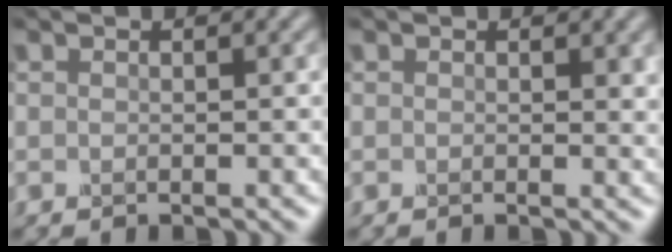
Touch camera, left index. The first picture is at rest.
{"total": 0.9, "force": [0.2, 0.3, 0.8], "torque": [-0.022, -0.005, 0.002]}